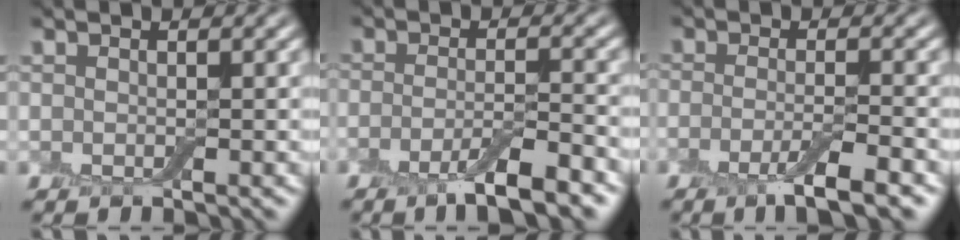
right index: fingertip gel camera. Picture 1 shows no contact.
{"total": 4.7, "force": [-2.8, 0.9, 3.6], "torque": [-0.063, -0.004, -0.057]}
{"total": 4.3, "force": [-2.4, 0.8, 3.5], "torque": [-0.061, -0.006, -0.050]}